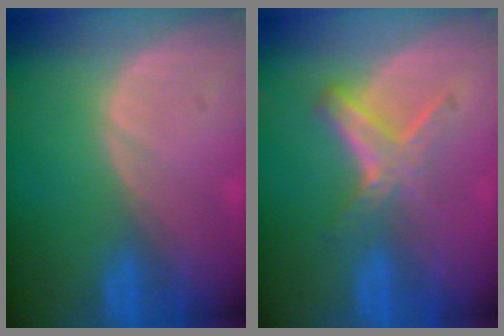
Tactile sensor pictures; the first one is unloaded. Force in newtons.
{"total": 5.8, "press": 5.2, "slide": 2.7}